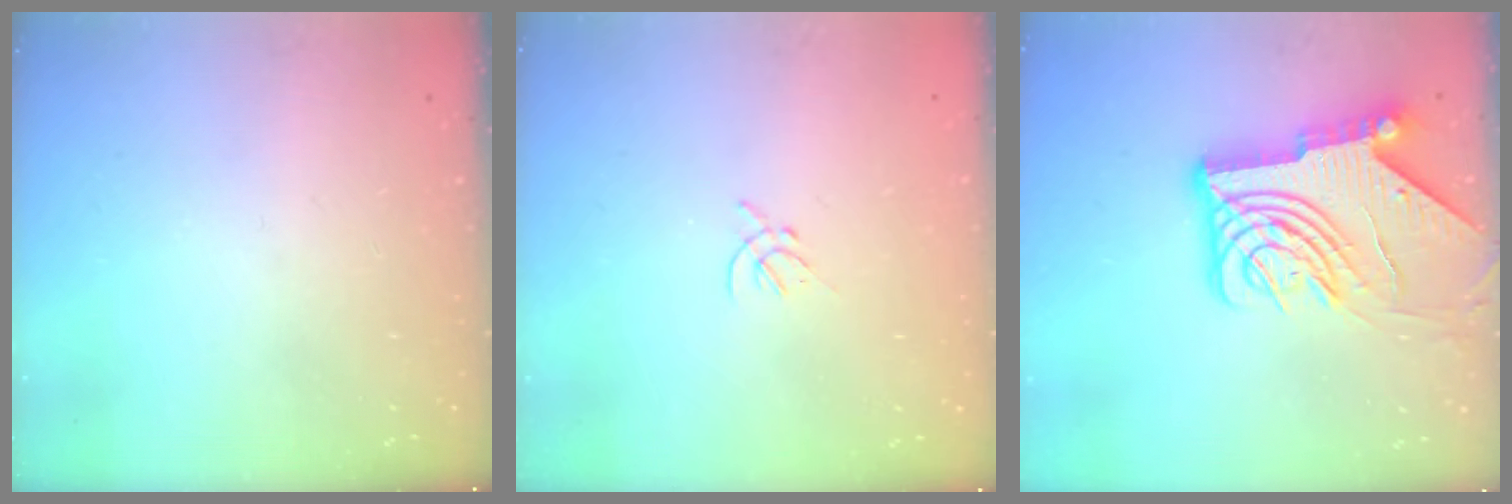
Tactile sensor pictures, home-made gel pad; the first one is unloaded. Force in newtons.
{"total": 1.4, "press": 1.3, "slide": 0.5}
{"total": 16.2, "press": 16.1, "slide": 2.0}